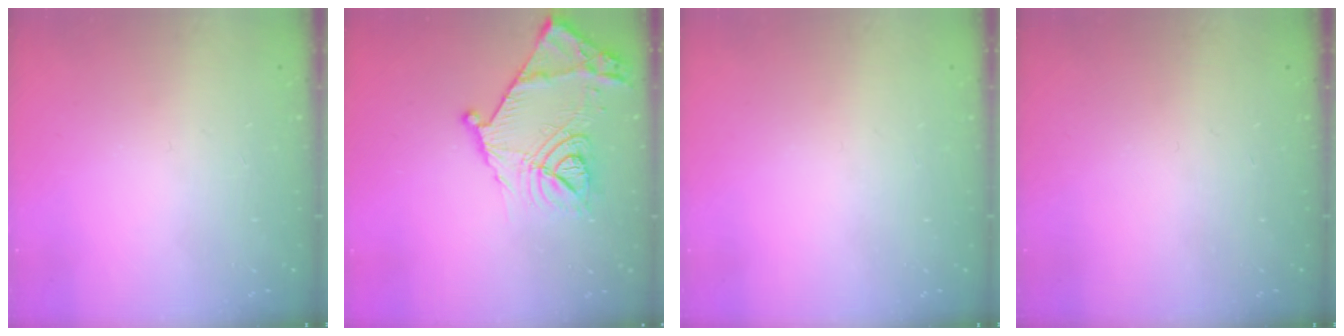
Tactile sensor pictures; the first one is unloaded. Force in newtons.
{"total": 19.0, "press": 19.0, "slide": 0.7}
{"total": 0.0}
{"total": 0.0}